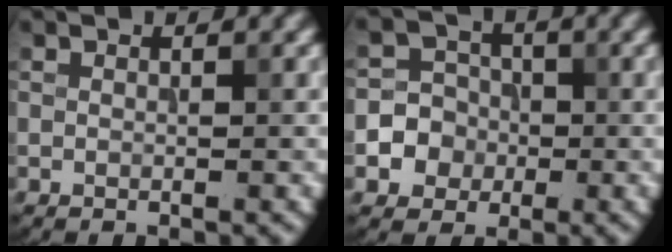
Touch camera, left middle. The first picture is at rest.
{"total": 5.7, "force": [-1.3, 5.4, 1.0], "torque": [0.002, 0.015, -0.045]}